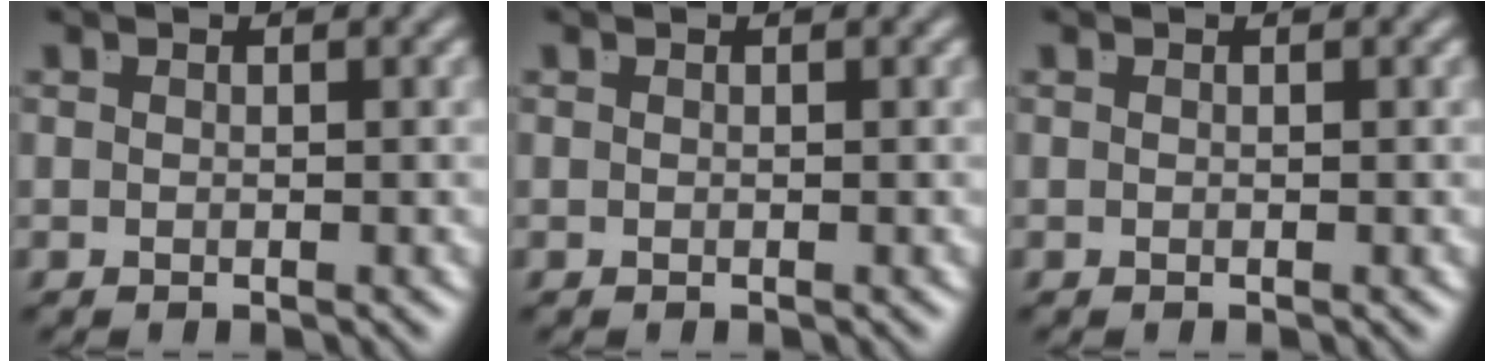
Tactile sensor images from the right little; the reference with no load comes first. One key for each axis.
{"total": 0.0}
{"total": 0.0}